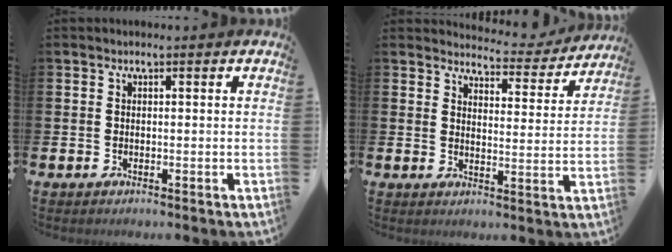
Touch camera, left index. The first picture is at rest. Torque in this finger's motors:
{"motor_torque": [0.80, -1.34, 0.36, 0.03]}